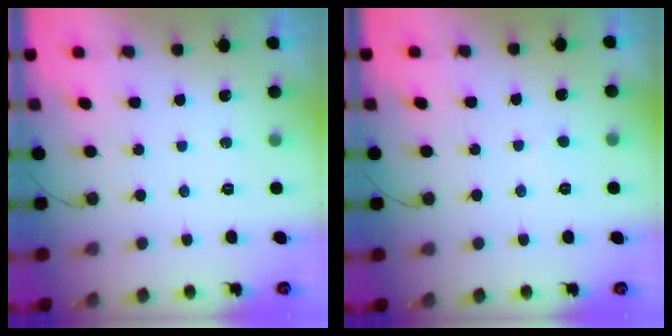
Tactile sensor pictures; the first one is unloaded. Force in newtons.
{"total": 2.2, "press": 2.2, "slide": 0.3}